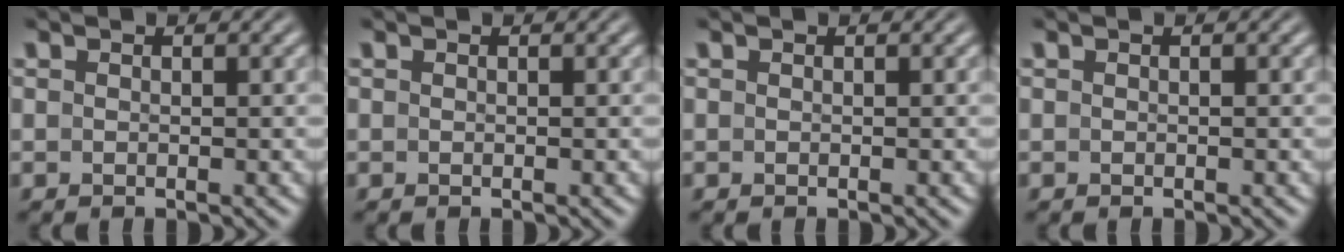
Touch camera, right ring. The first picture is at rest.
{"total": 0.0}
{"total": 0.0}
{"total": 0.0}